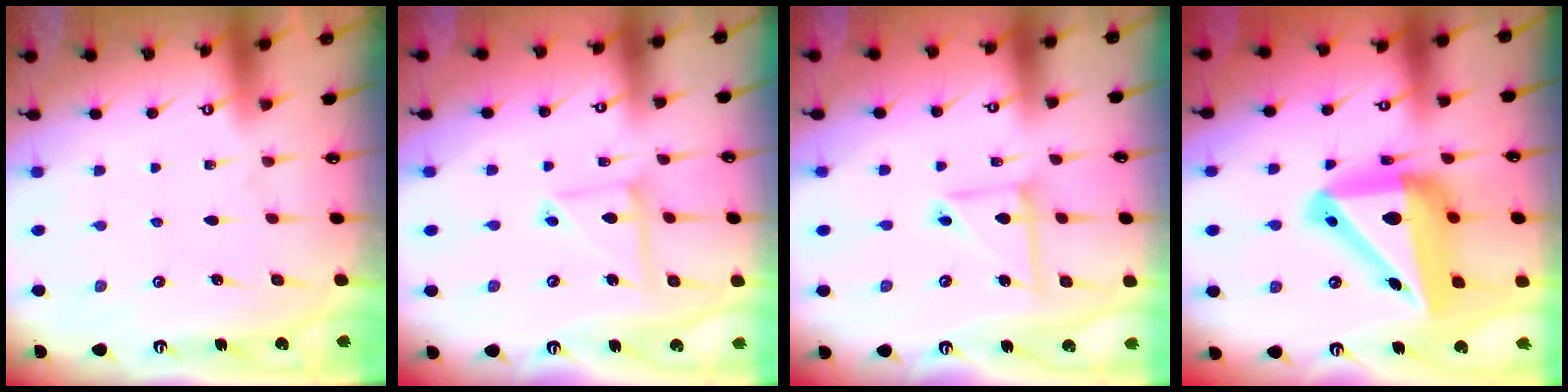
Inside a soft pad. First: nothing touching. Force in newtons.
{"total": 7.7, "press": 7.7, "slide": 0.6}
{"total": 7.2, "press": 7.2, "slide": 0.6}
{"total": 20.9, "press": 20.7, "slide": 2.7}